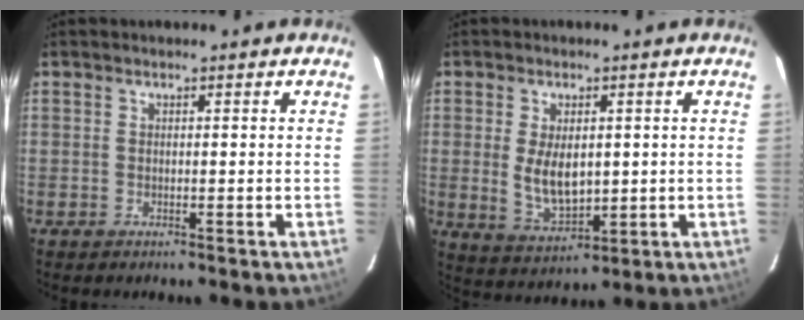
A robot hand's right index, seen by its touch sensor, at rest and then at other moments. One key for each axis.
{"total": 8.0, "fx": 0.5, "fy": 4.4, "fz": 6.6, "tx": -0.130, "ty": -0.008, "tz": 0.022}